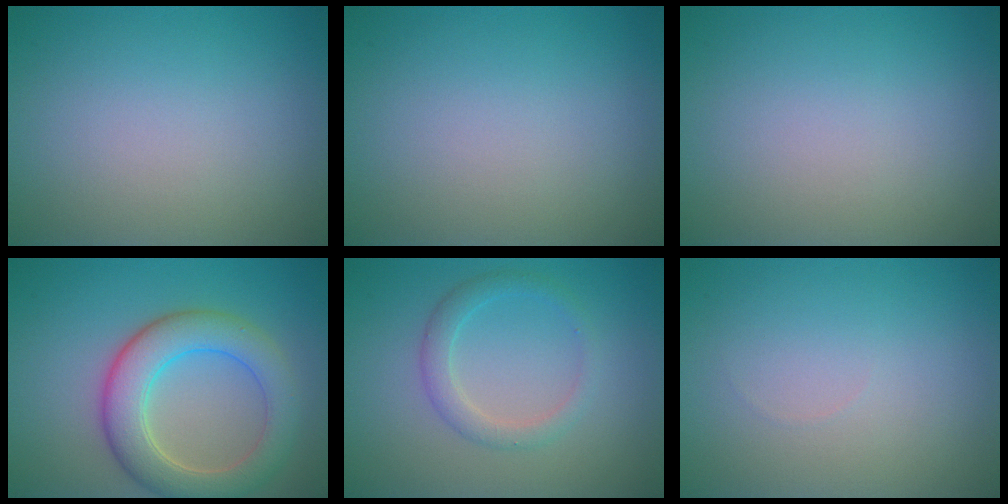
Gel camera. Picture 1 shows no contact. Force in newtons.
{"total": 0.0}
{"total": 0.0}
{"total": 6.4, "press": 6.4, "slide": 0.5}
{"total": 2.2, "press": 2.2, "slide": 0.0}
{"total": 0.0}